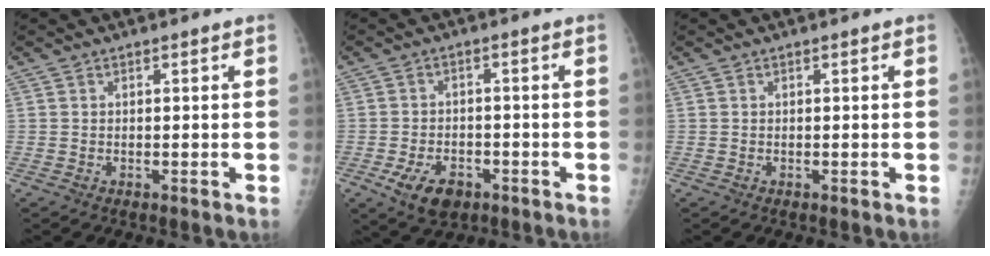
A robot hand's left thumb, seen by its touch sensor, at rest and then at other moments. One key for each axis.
{"total": 7.3, "fx": -3.6, "fy": 4.5, "fz": 4.6, "tx": -0.075, "ty": 0.013, "tz": -0.053}
{"total": 0.0}